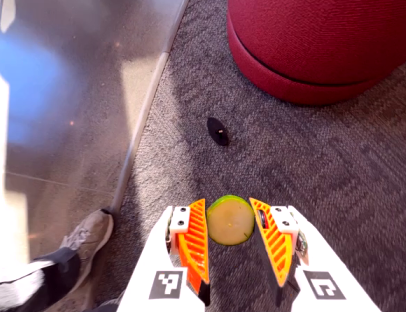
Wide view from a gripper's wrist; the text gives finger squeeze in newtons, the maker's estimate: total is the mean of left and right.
{"total": 9.2, "left": 9.4, "right": 9.1}